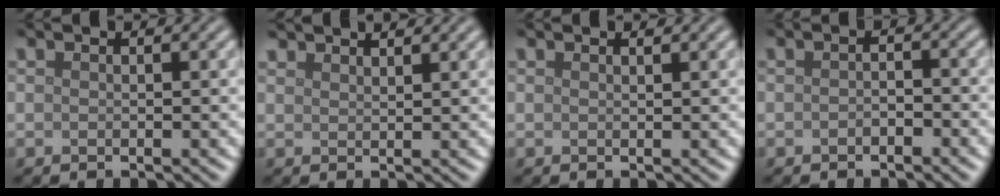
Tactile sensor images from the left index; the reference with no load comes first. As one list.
[{"total": 2.5, "force": [2.4, 0.3, 0.5], "torque": [-0.005, 0.003, 0.033]}, {"total": 0.5, "force": [0.5, 0.0, 0.2], "torque": [-0.003, 0.001, 0.010]}, {"total": 1.2, "force": [-0.6, 0.6, 0.7], "torque": [-0.014, 0.001, -0.012]}]